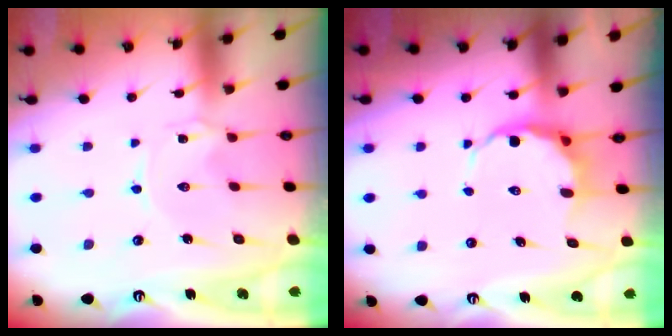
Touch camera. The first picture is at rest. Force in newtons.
{"total": 6.7, "press": 6.5, "slide": 1.7}